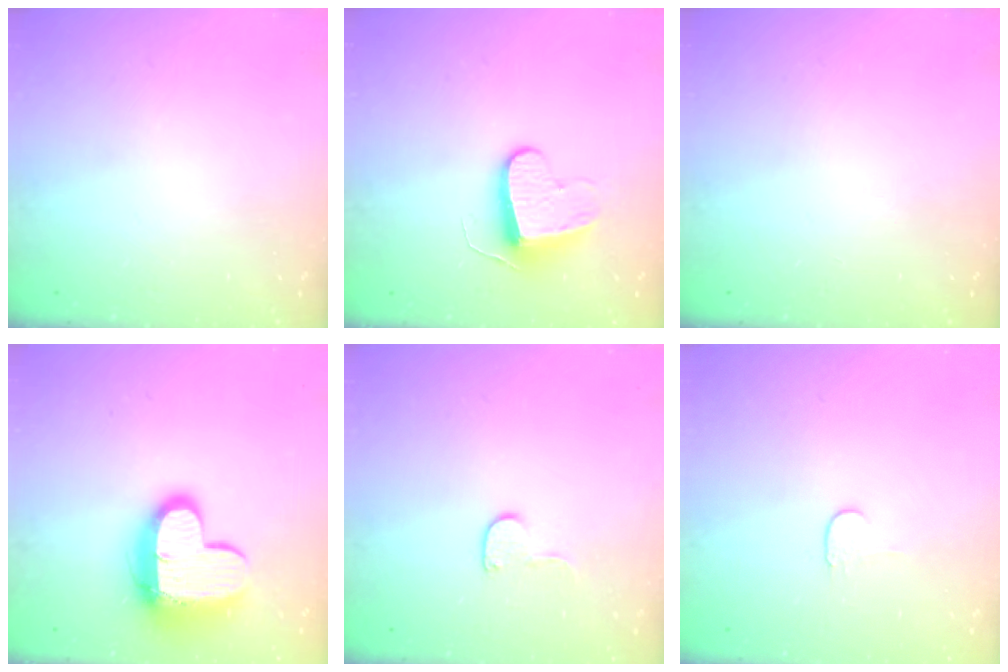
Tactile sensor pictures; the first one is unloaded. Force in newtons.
{"total": 9.4, "press": 9.3, "slide": 0.9}
{"total": 0.0}
{"total": 13.7, "press": 13.6, "slide": 1.3}
{"total": 5.6, "press": 5.5, "slide": 0.5}
{"total": 4.0, "press": 3.9, "slide": 0.5}